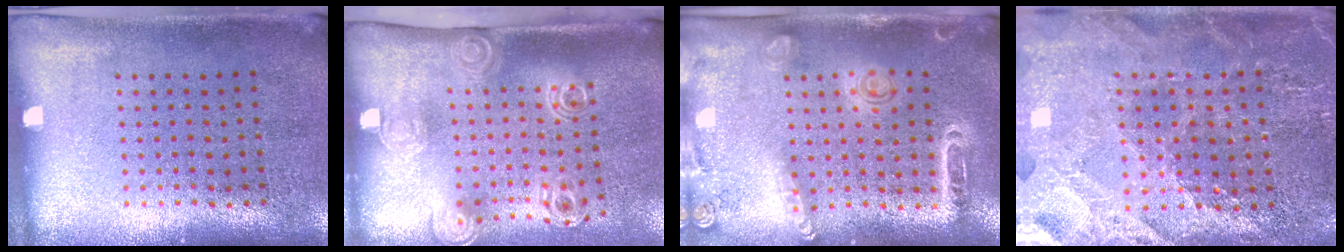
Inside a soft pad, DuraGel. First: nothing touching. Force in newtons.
{"total": 2.1, "press": 1.4, "slide": 1.6}
{"total": 1.5, "press": 1.4, "slide": 0.4}
{"total": 2.6, "press": 2.6, "slide": 0.4}